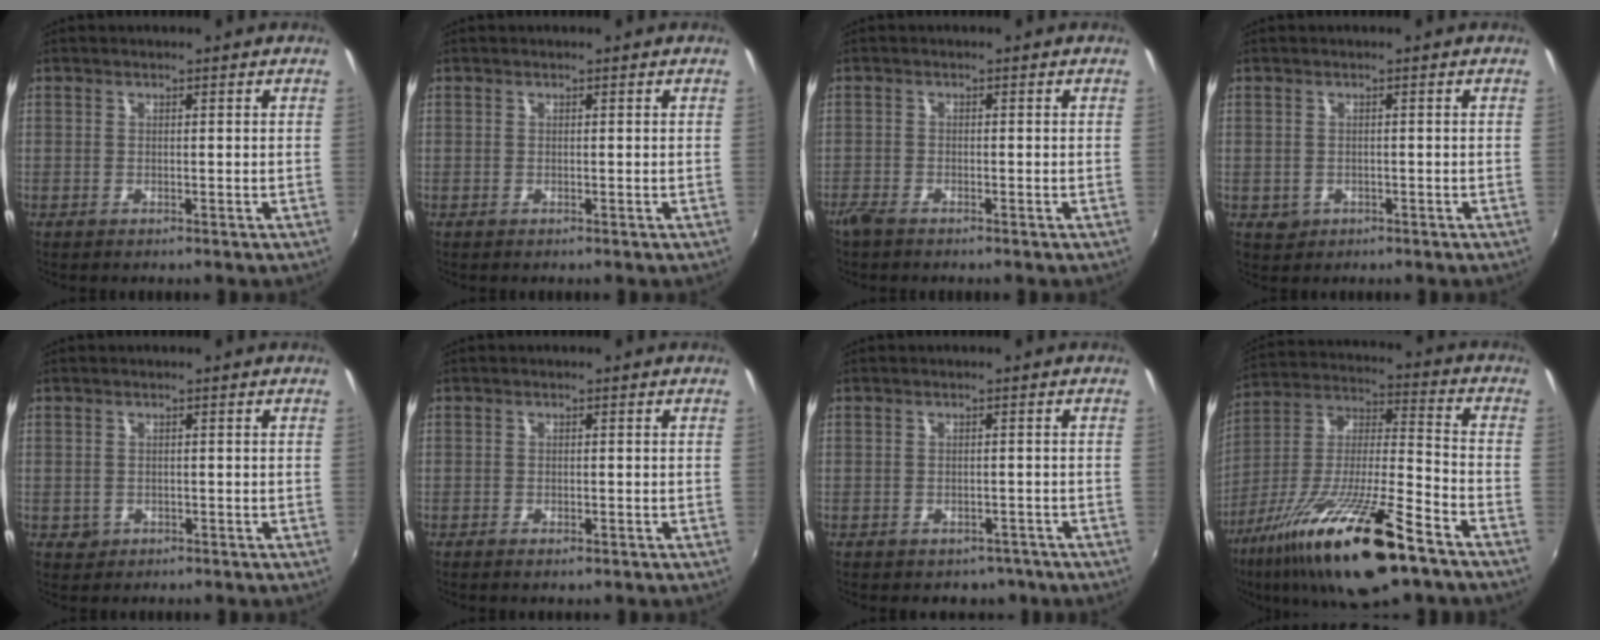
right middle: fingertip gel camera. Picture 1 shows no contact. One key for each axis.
{"total": 0.0}
{"total": 2.3, "fx": -2.0, "fy": 0.6, "fz": 1.0, "tx": -0.028, "ty": -0.007, "tz": -0.043}
{"total": 2.2, "fx": -0.5, "fy": 2.0, "fz": 0.7, "tx": -0.015, "ty": -0.004, "tz": -0.004}
{"total": 1.7, "fx": -0.4, "fy": 1.6, "fz": 0.4, "tx": -0.008, "ty": -0.003, "tz": -0.004}
{"total": 1.3, "fx": -0.8, "fy": 0.6, "fz": 0.8, "tx": -0.014, "ty": -0.004, "tz": -0.015}
{"total": 4.2, "fx": -2.9, "fy": 2.8, "fz": 1.2, "tx": -0.023, "ty": -0.003, "tz": -0.029}
{"total": 24.4, "fx": -15.2, "fy": 4.6, "fz": 18.5, "tx": -0.337, "ty": -0.041, "tz": -0.270}